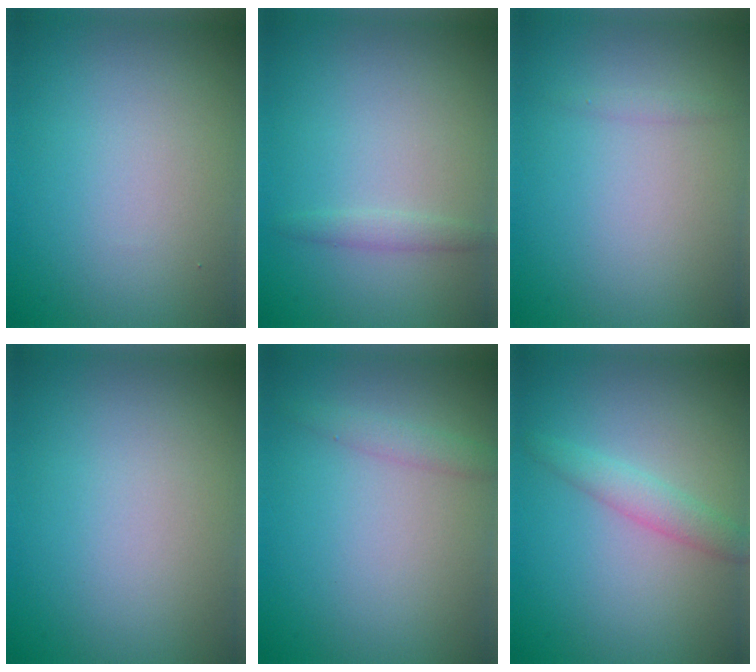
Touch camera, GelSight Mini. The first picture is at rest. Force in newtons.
{"total": 1.1, "press": 1.0, "slide": 0.1}
{"total": 0.5, "press": 0.5, "slide": 0.0}
{"total": 0.0}
{"total": 1.4, "press": 1.4, "slide": 0.1}
{"total": 2.0, "press": 2.0, "slide": 0.0}